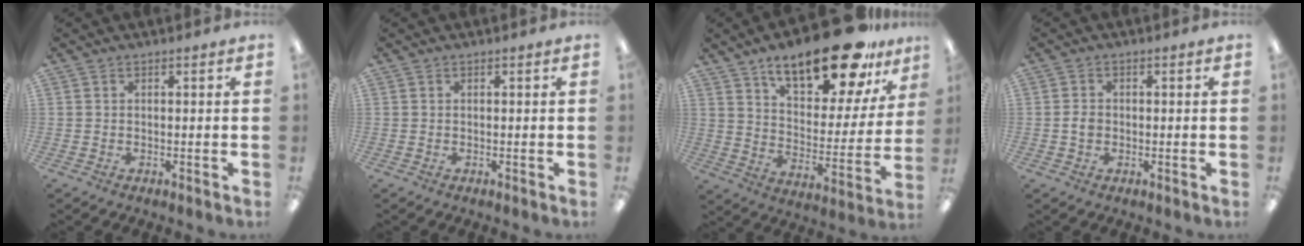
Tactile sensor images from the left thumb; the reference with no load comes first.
{"total": 0.0}
{"total": 21.2, "force": [15.3, 7.9, 12.3], "torque": [-0.183, -0.091, 0.253]}
{"total": 2.2, "force": [-0.2, 1.6, 1.4], "torque": [-0.027, 0.005, -0.006]}